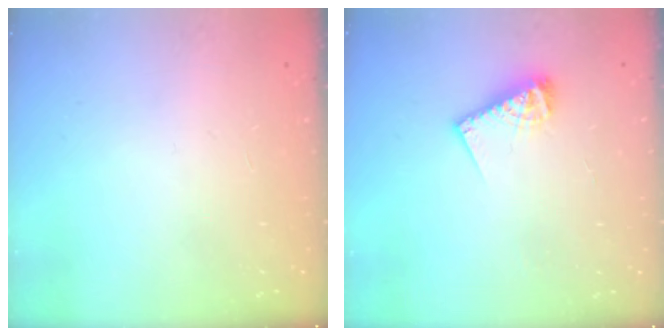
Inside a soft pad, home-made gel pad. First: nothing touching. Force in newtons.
{"total": 8.2, "press": 8.2, "slide": 0.7}